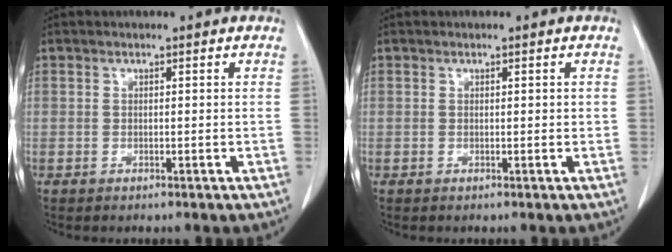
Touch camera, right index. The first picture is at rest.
{"total": 0.6, "force": [0.1, 0.2, 0.5], "torque": [-0.005, 0.001, 0.002]}